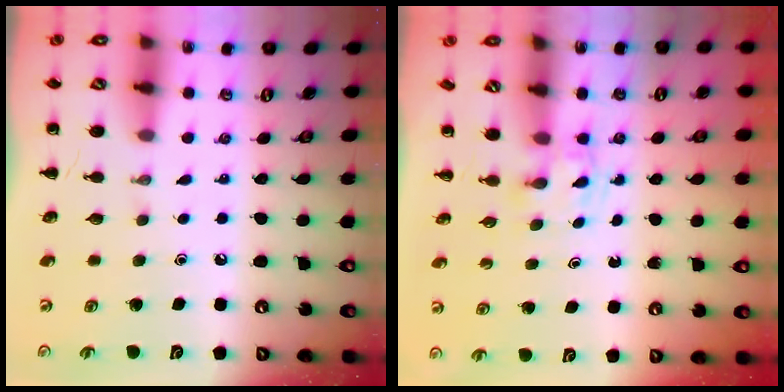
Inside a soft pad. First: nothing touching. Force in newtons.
{"total": 1.7, "press": 1.4, "slide": 0.9}